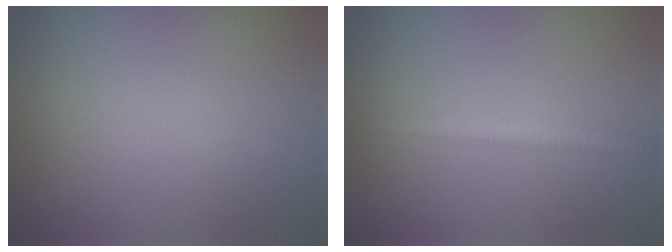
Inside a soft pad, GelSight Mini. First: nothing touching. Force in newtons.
{"total": 2.2, "press": 2.2, "slide": 0.0}